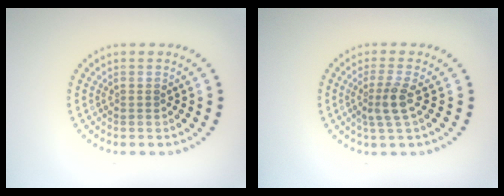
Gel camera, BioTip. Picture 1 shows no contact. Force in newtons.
{"total": 2.4, "press": 1.8, "slide": 1.6}